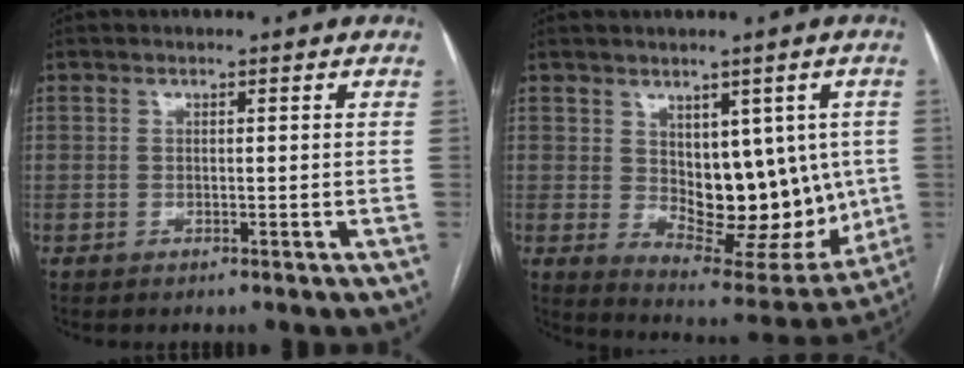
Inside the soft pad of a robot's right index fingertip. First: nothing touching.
{"total": 13.9, "force": [0.7, 7.6, 11.7], "torque": [-0.138, -0.001, 0.038]}